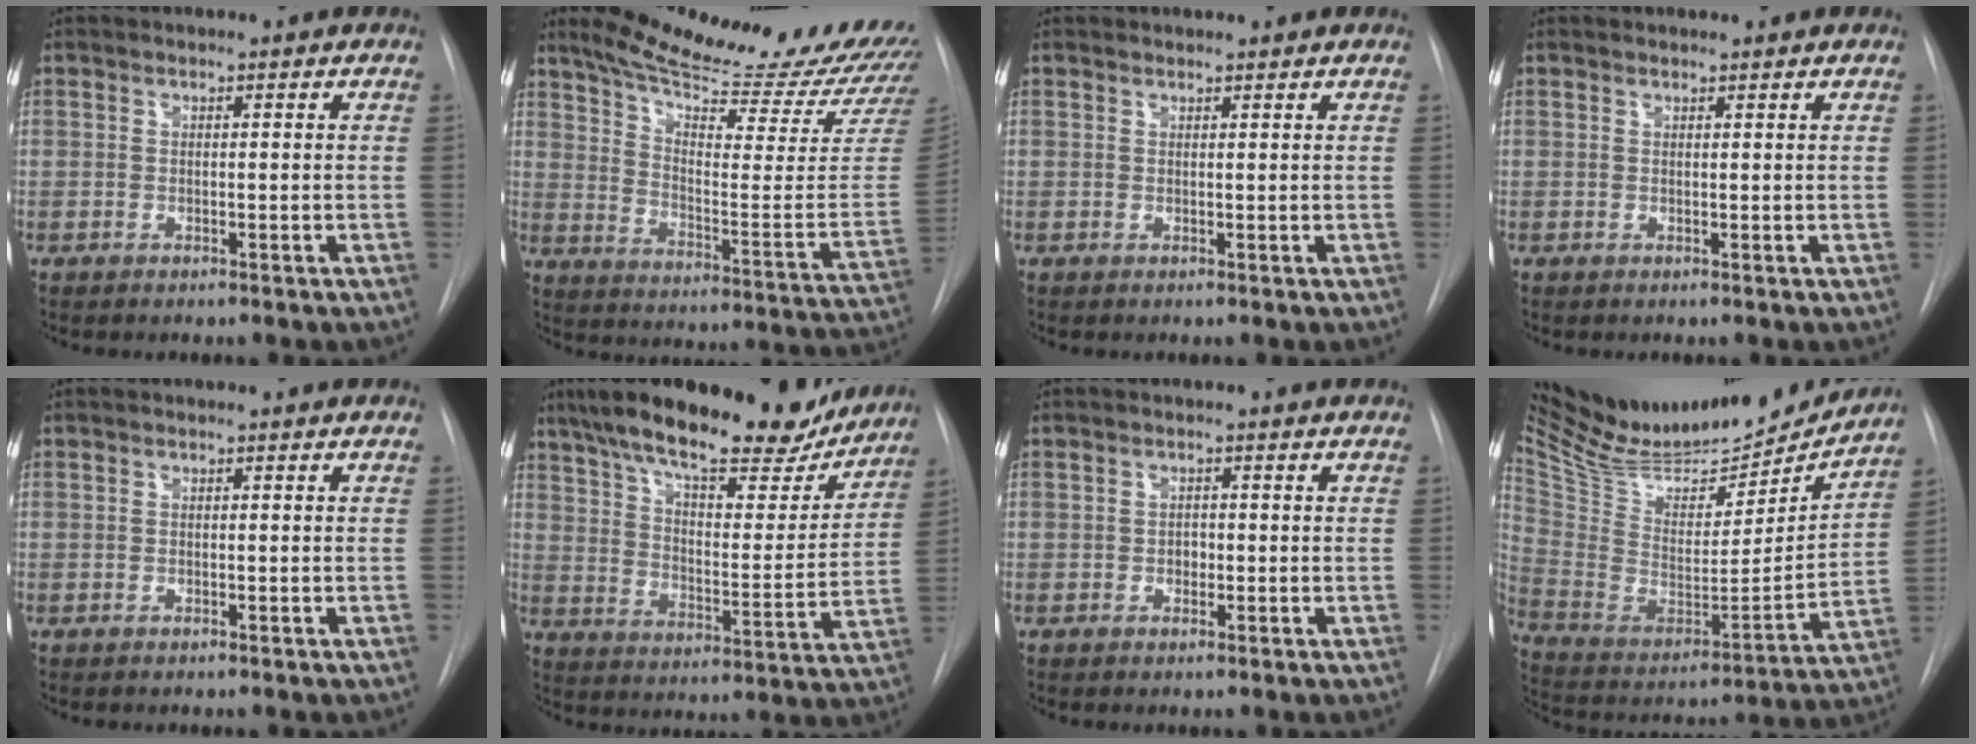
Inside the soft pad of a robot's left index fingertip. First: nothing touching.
{"total": 26.9, "force": [24.4, 2.2, 11.1], "torque": [-0.173, -0.111, 0.321]}
{"total": 2.3, "force": [2.2, 0.5, 0.4], "torque": [-0.007, 0.021, 0.031]}
{"total": 2.1, "force": [2.0, 0.4, 0.4], "torque": [-0.007, 0.020, 0.029]}
{"total": 0.0}
{"total": 26.0, "force": [21.2, 6.9, 13.4], "torque": [-0.223, 0.009, 0.298]}
{"total": 1.1, "force": [-0.2, 0.9, 0.6], "torque": [-0.007, 0.003, -0.004]}
{"total": 30.4, "force": [27.5, 7.7, 10.4], "torque": [-0.212, -0.049, 0.418]}